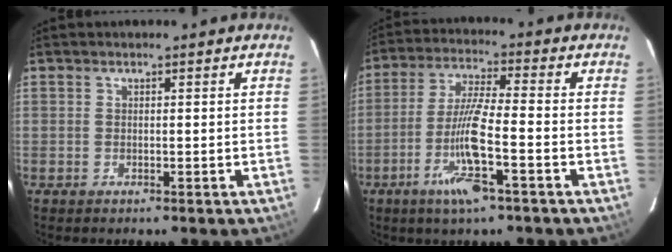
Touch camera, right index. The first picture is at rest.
{"total": 10.2, "force": [-4.2, 0.2, 9.3], "torque": [-0.184, -0.009, -0.081]}